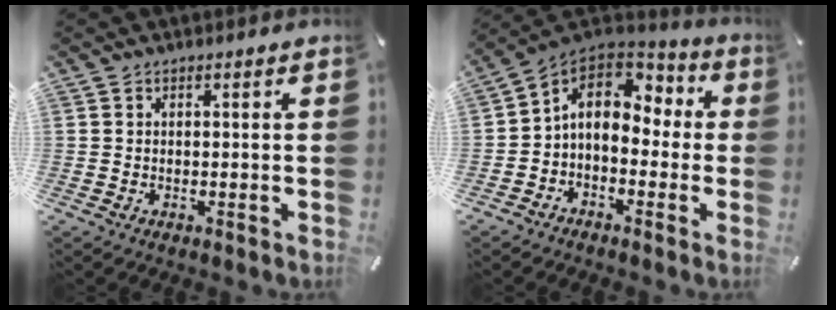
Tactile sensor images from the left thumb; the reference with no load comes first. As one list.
[{"total": 9.4, "force": [0.1, 7.4, 5.7], "torque": [-0.121, 0.004, 0.000]}]